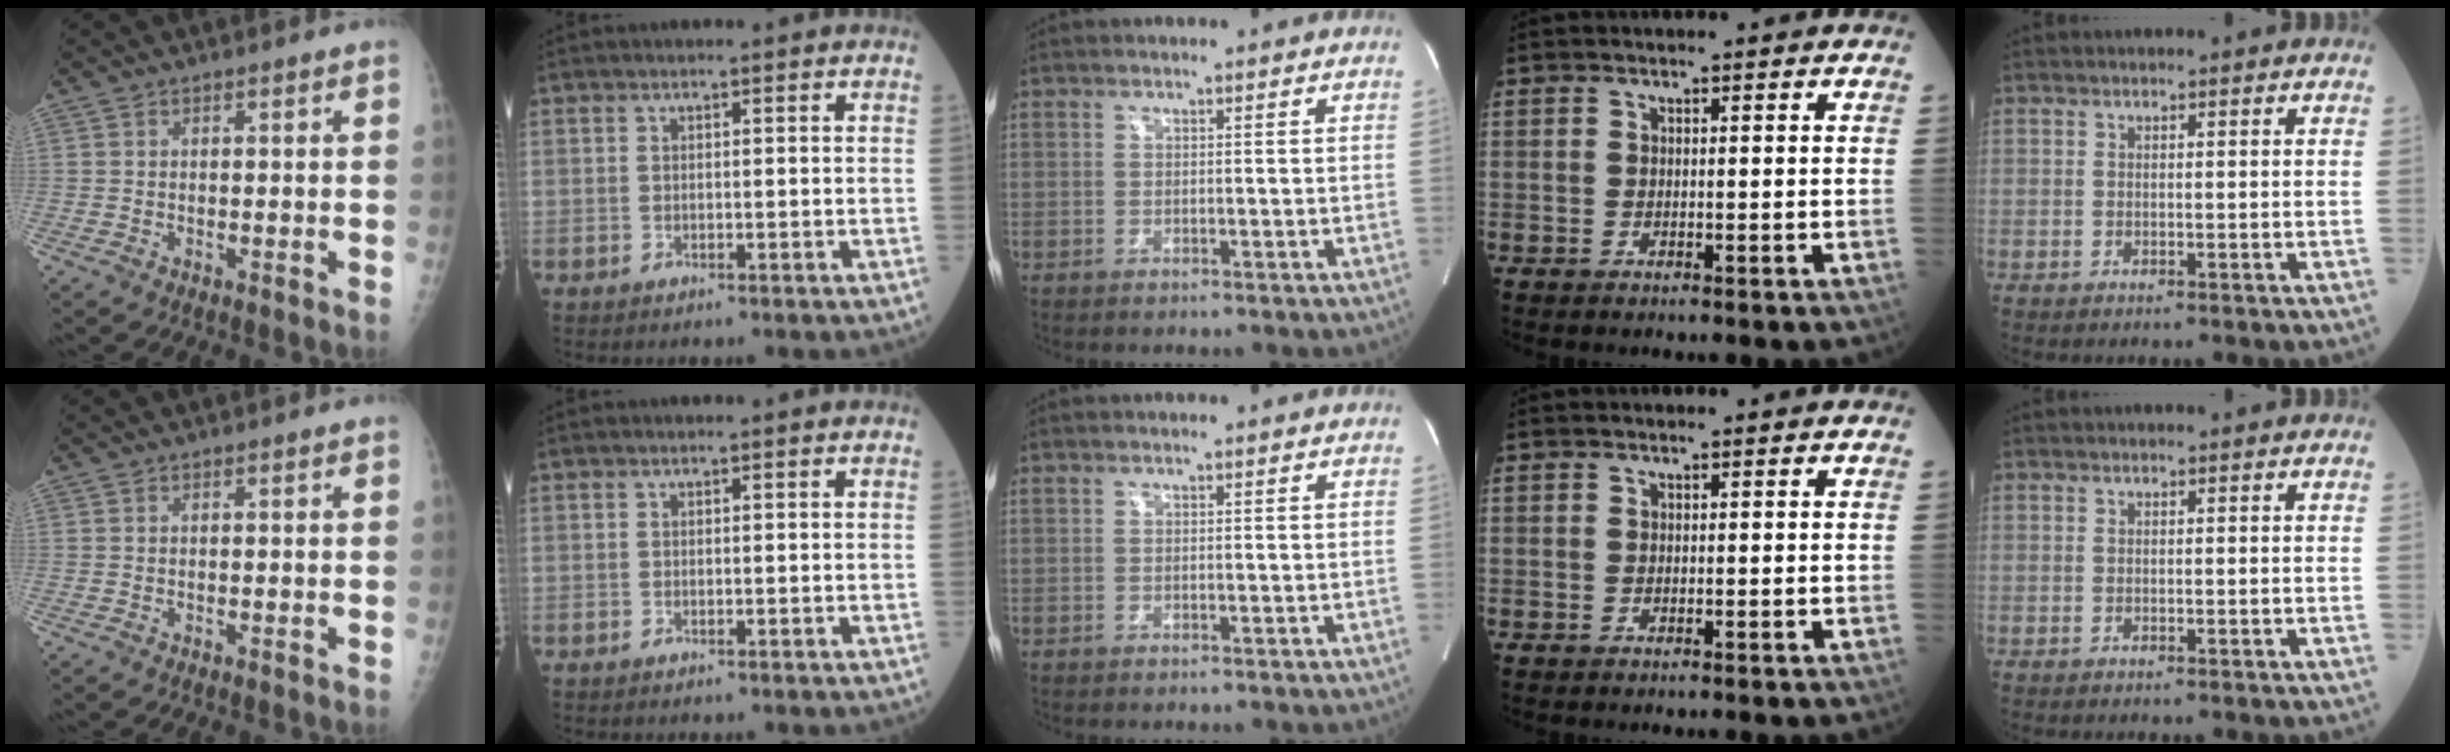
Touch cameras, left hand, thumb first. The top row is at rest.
{}